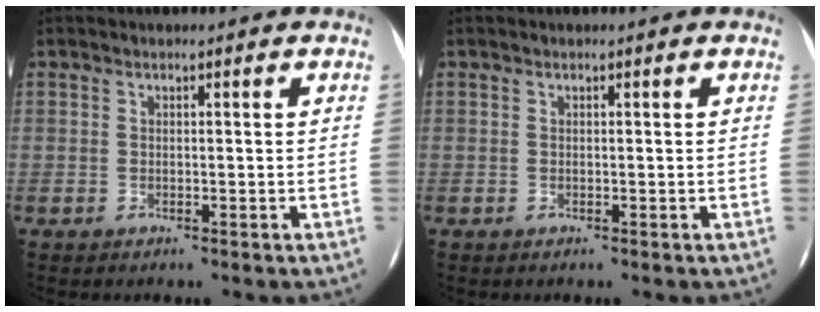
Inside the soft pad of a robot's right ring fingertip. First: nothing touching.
{"total": 0.0}